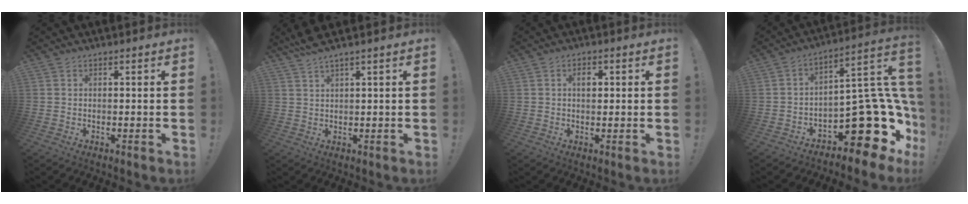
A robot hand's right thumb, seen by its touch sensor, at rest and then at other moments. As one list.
[{"total": 3.7, "force": [2.5, -0.4, 2.7], "torque": [-0.060, -0.006, 0.044]}, {"total": 2.4, "force": [0.5, 1.5, 1.8], "torque": [-0.016, 0.000, 0.002]}, {"total": 19.9, "force": [-7.6, 9.3, 15.9], "torque": [-0.191, 0.033, -0.110]}]